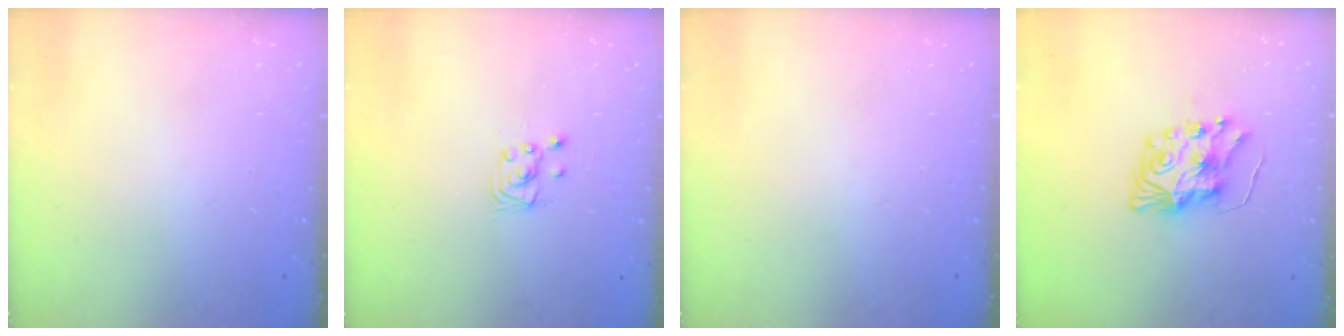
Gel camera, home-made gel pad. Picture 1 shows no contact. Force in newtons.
{"total": 2.5, "press": 2.5, "slide": 0.2}
{"total": 0.0}
{"total": 8.5, "press": 8.5, "slide": 0.4}